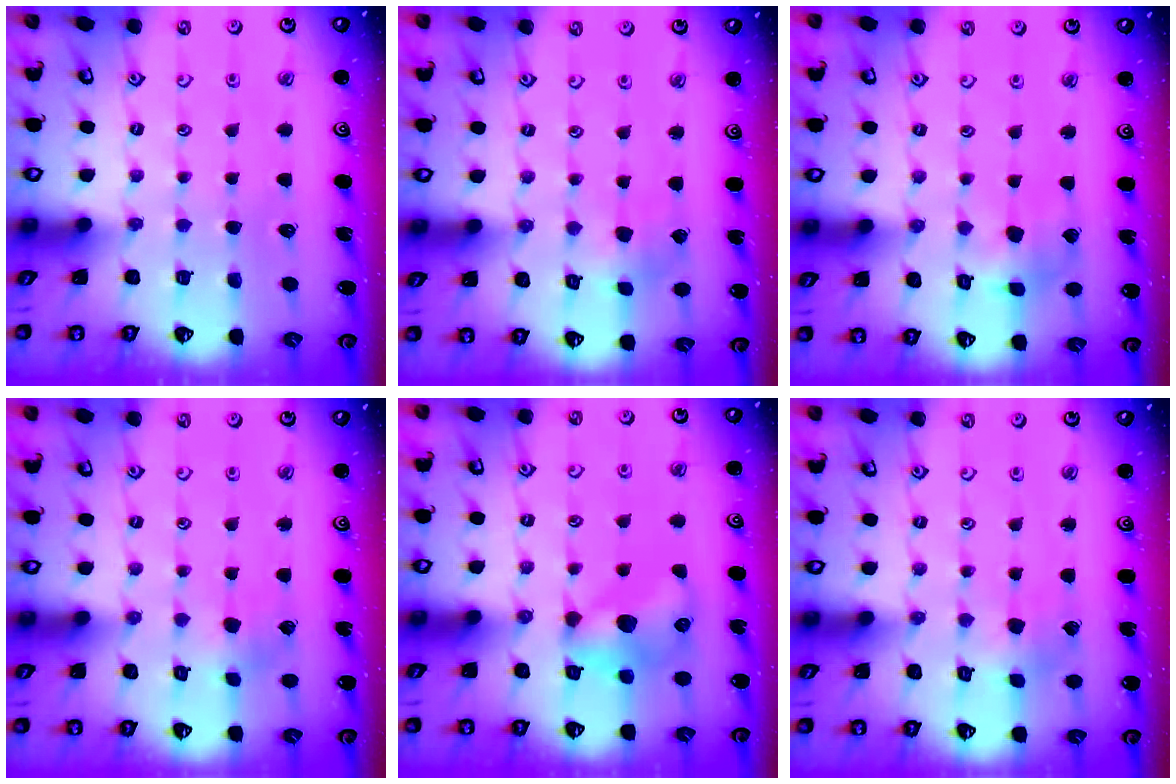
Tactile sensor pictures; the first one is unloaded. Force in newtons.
{"total": 3.1, "press": 3.0, "slide": 0.3}
{"total": 7.0, "press": 6.9, "slide": 0.5}
{"total": 2.5, "press": 2.4, "slide": 0.7}
{"total": 12.1, "press": 12.0, "slide": 1.0}
{"total": 2.2, "press": 2.2, "slide": 0.3}